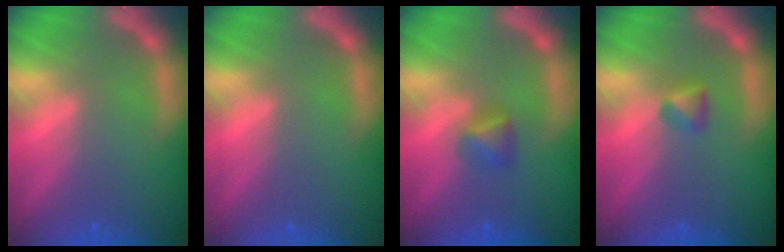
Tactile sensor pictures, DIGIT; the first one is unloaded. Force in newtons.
{"total": 0.0}
{"total": 1.9}
{"total": 1.4}